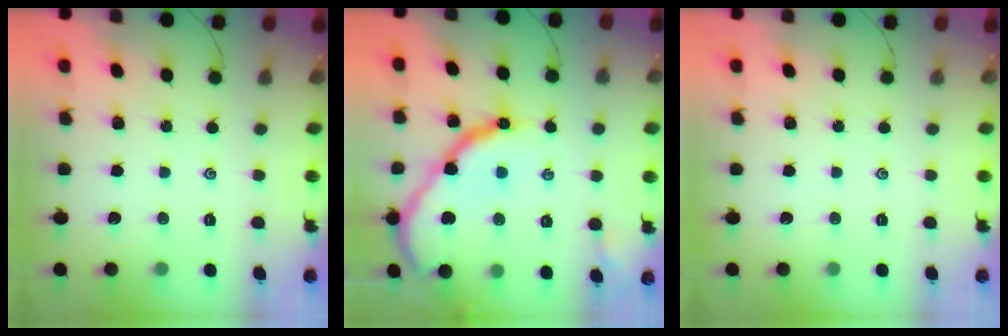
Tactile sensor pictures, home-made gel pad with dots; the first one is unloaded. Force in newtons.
{"total": 16.4, "press": 16.3, "slide": 1.8}
{"total": 0.0}